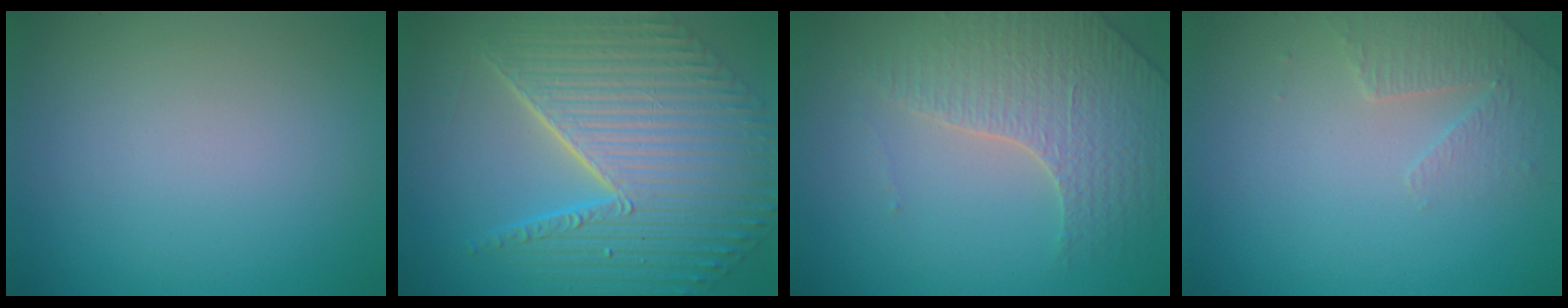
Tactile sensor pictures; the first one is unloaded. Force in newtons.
{"total": 10.8, "press": 7.2, "slide": 8.0}
{"total": 3.7, "press": 3.6, "slide": 1.0}
{"total": 2.3, "press": 2.2, "slide": 0.6}